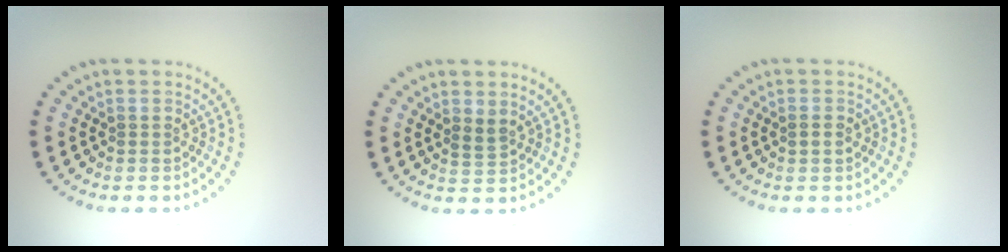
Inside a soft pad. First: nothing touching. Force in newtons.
{"total": 1.2, "press": 1.0, "slide": 0.7}
{"total": 0.9, "press": 0.9, "slide": 0.1}